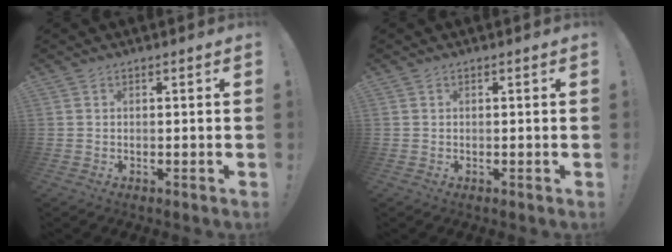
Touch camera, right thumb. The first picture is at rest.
{"total": 0.0}